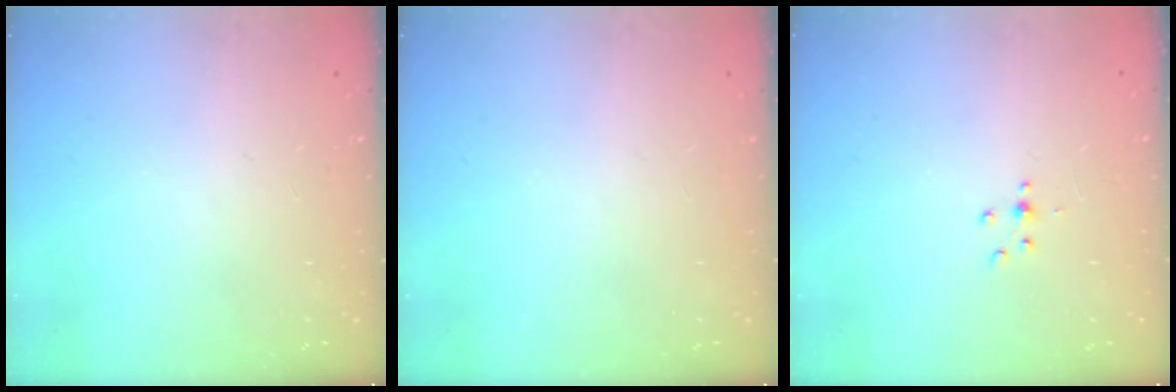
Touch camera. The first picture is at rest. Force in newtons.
{"total": 0.0}
{"total": 2.2, "press": 2.1, "slide": 0.5}